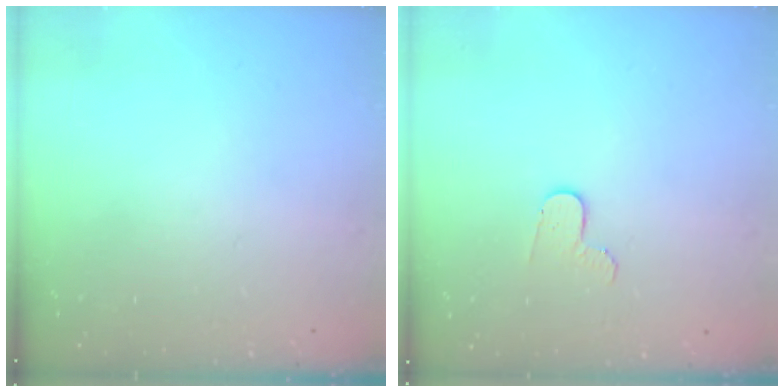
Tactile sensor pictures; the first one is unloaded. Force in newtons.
{"total": 4.5, "press": 4.5, "slide": 0.3}